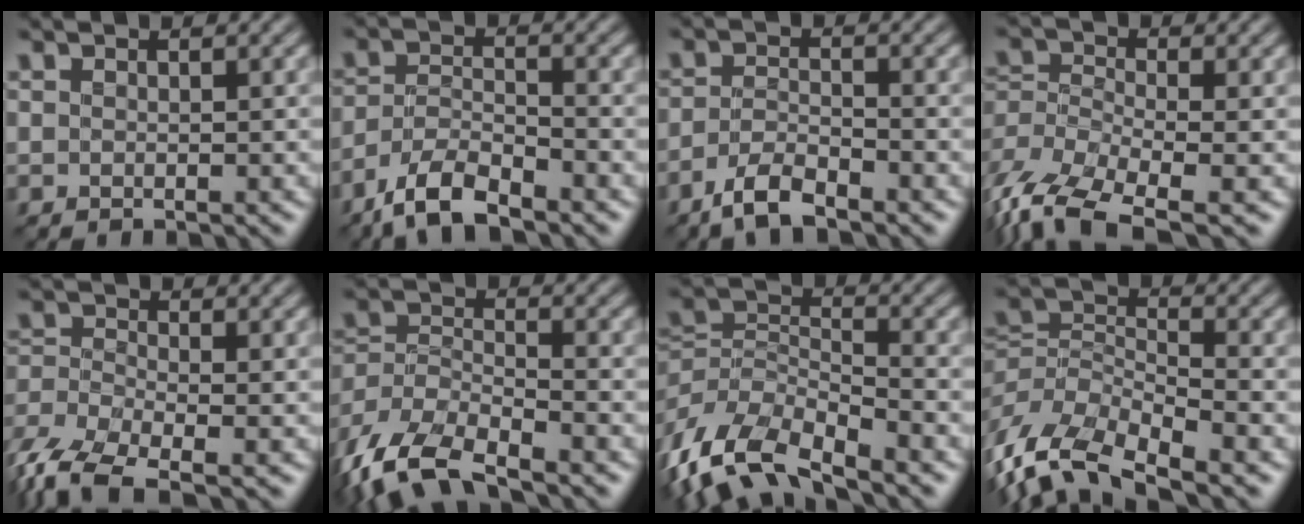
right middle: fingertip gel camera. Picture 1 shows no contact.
{"total": 5.3, "force": [-4.2, 1.5, 2.9], "torque": [-0.054, -0.005, -0.087]}
{"total": 3.5, "force": [-2.8, 0.9, 2.0], "torque": [-0.045, -0.003, -0.063]}
{"total": 8.0, "force": [-5.6, 2.9, 4.9], "torque": [-0.104, -0.010, -0.120]}
{"total": 6.2, "force": [-4.5, 2.1, 3.7], "torque": [-0.082, -0.013, -0.103]}
{"total": 10.6, "force": [-8.3, 3.8, 5.3], "torque": [-0.116, -0.026, -0.157]}
{"total": 9.7, "force": [-7.0, 3.7, 5.6], "torque": [-0.117, -0.010, -0.140]}
{"total": 8.4, "force": [-6.0, 3.0, 5.0], "torque": [-0.098, -0.009, -0.127]}